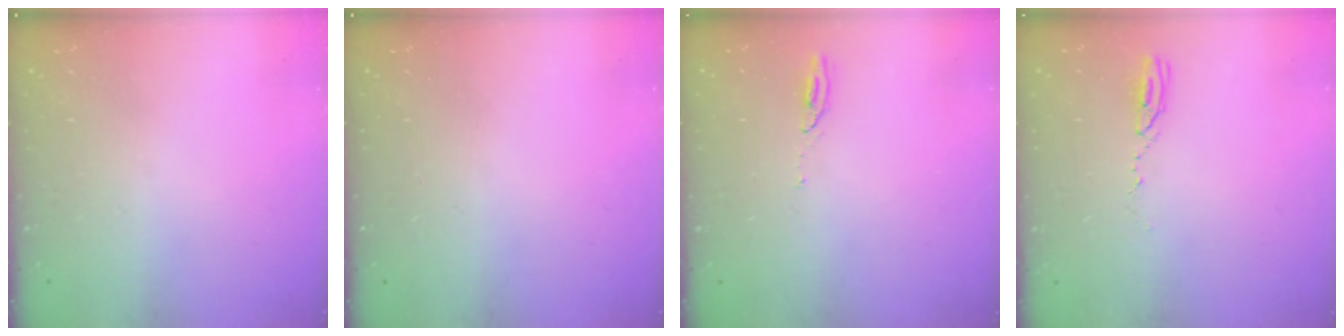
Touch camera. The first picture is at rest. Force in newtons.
{"total": 0.0}
{"total": 3.3, "press": 3.3, "slide": 0.3}
{"total": 4.1, "press": 4.1, "slide": 0.4}